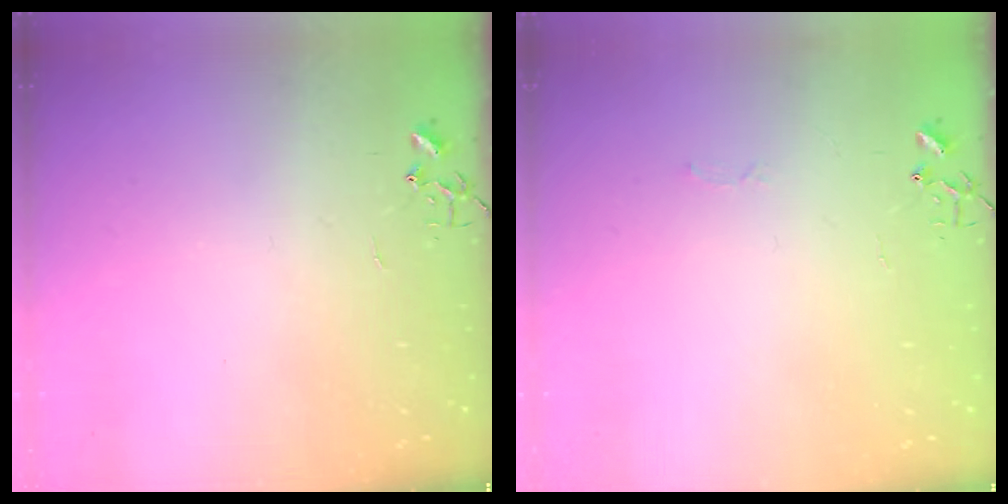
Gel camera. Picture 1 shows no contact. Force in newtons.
{"total": 2.5, "press": 2.5, "slide": 0.4}